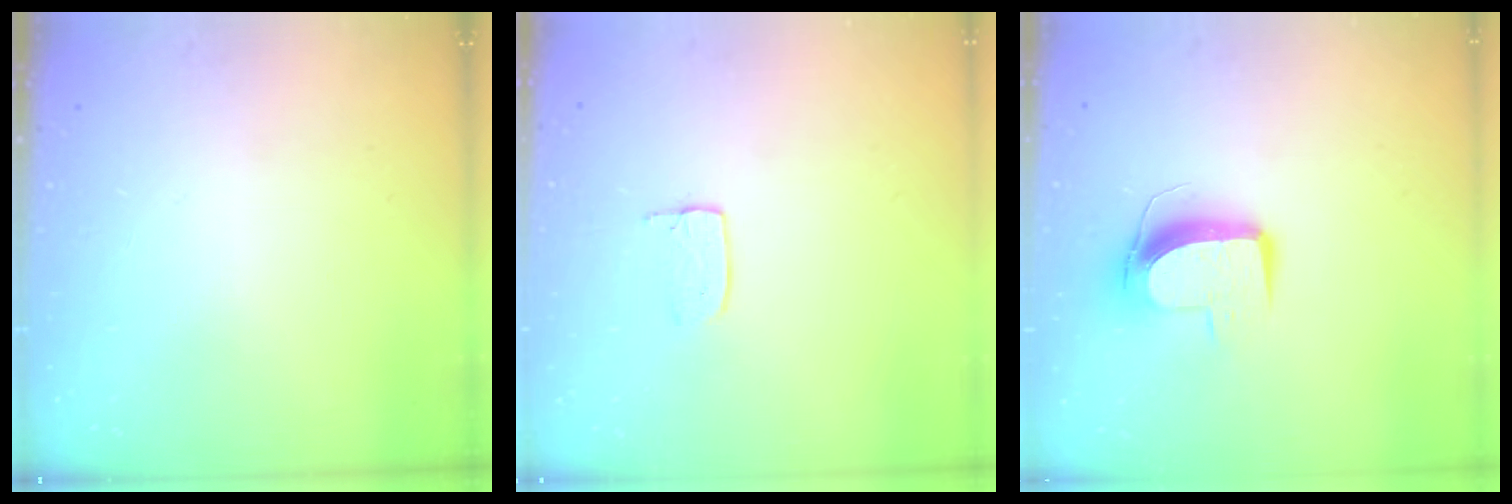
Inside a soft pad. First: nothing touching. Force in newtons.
{"total": 3.5, "press": 3.5, "slide": 0.2}
{"total": 10.0, "press": 9.9, "slide": 0.8}